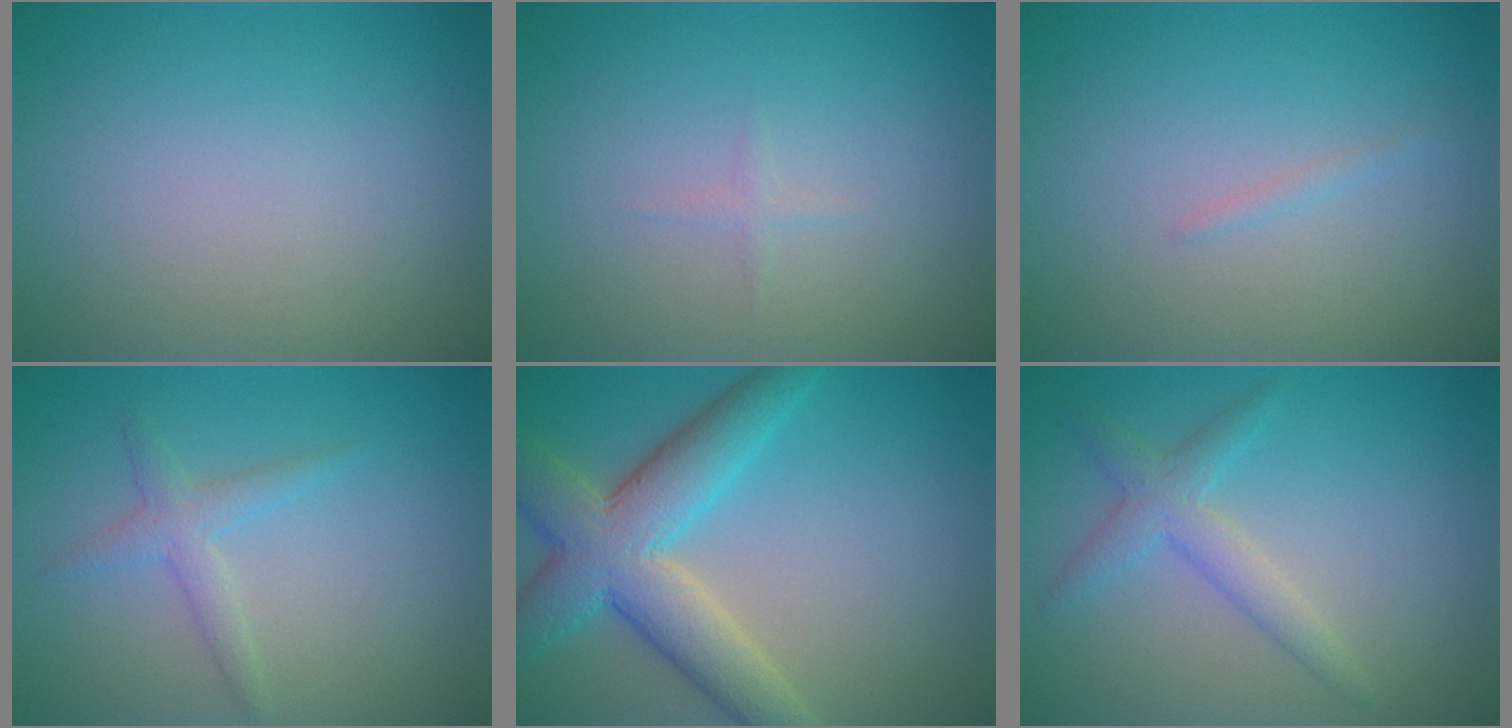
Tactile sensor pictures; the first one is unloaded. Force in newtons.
{"total": 0.6, "press": 0.6, "slide": 0.0}
{"total": 0.6, "press": 0.6, "slide": 0.1}
{"total": 1.9, "press": 1.9, "slide": 0.1}
{"total": 7.6, "press": 7.6, "slide": 0.5}
{"total": 2.6, "press": 2.6, "slide": 0.1}